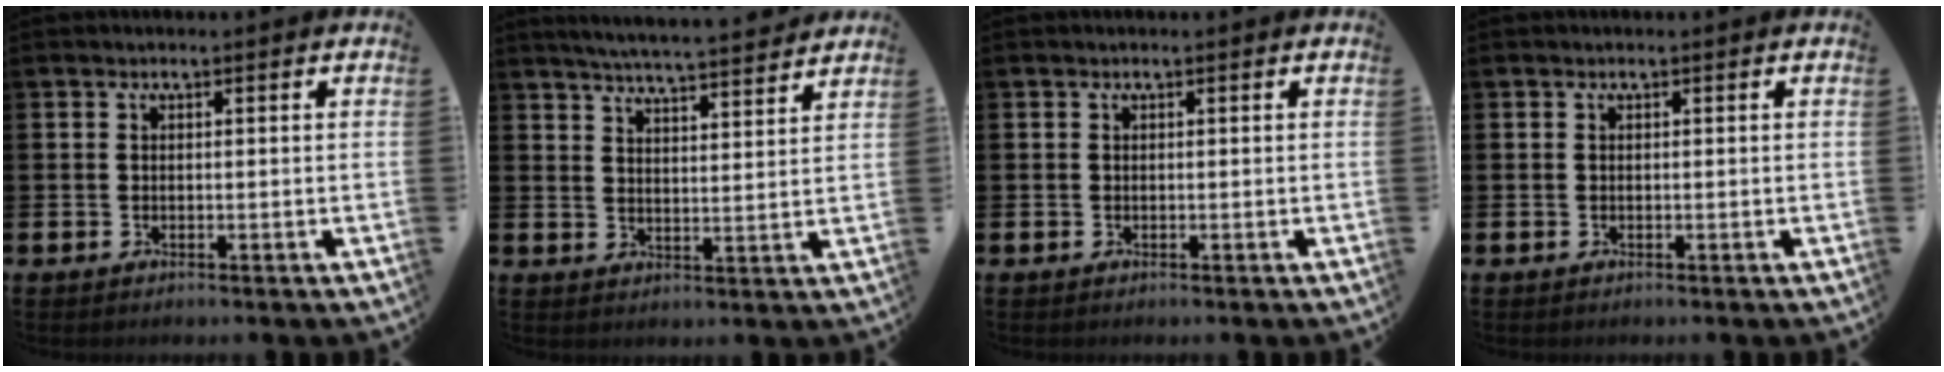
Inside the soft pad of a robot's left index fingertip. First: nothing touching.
{"total": 5.6, "force": [5.5, -0.2, 1.1], "torque": [-0.034, -0.038, 0.095]}
{"total": 0.0}
{"total": 0.0}